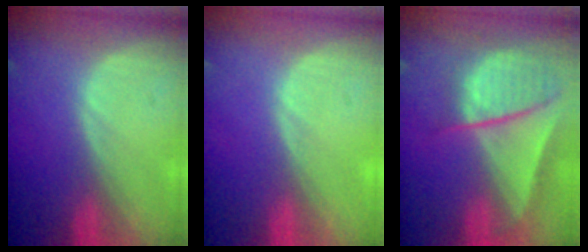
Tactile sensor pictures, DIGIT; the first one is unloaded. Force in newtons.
{"total": 0.0}
{"total": 9.5, "press": 8.1, "slide": 4.9}